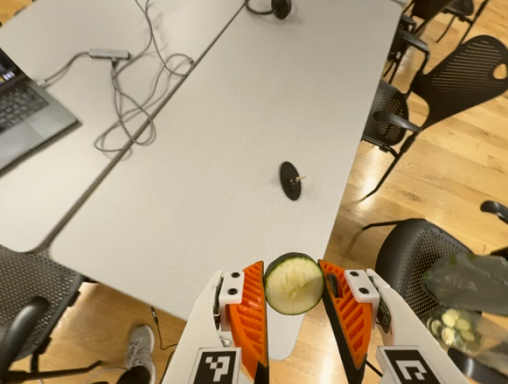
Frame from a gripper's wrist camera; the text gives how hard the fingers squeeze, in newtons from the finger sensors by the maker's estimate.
{"total": 8.2, "left": 8.2, "right": 8.1}